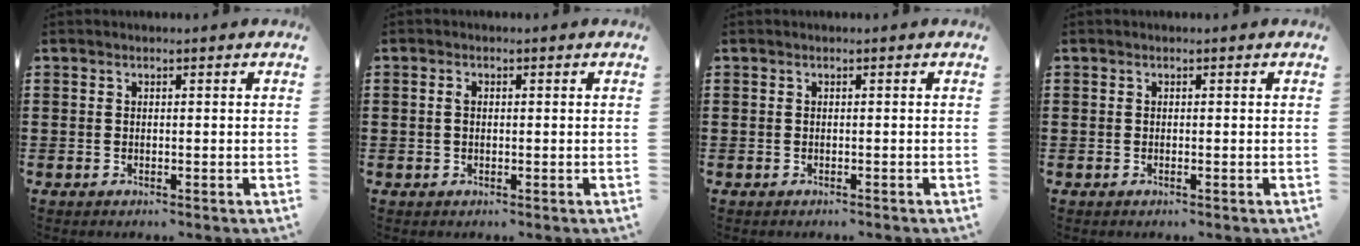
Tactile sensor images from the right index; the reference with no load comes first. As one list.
[{"total": 1.2, "force": [0.1, 0.6, 1.0], "torque": [-0.023, 0.004, 0.000]}, {"total": 0.0}, {"total": 0.0}]